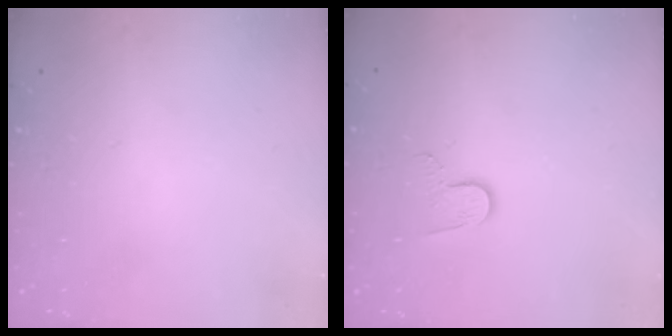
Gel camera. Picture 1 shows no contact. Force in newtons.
{"total": 5.9, "press": 5.8, "slide": 0.5}